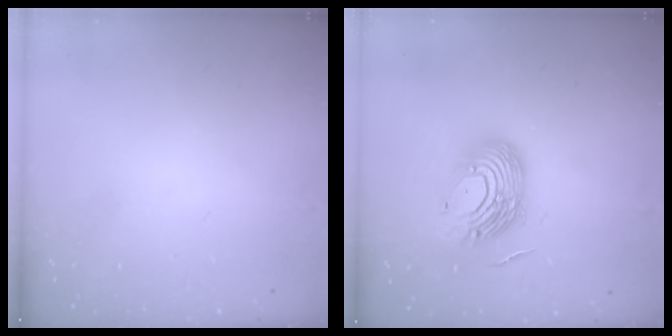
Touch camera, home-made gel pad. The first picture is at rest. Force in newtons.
{"total": 16.3, "press": 16.2, "slide": 2.1}